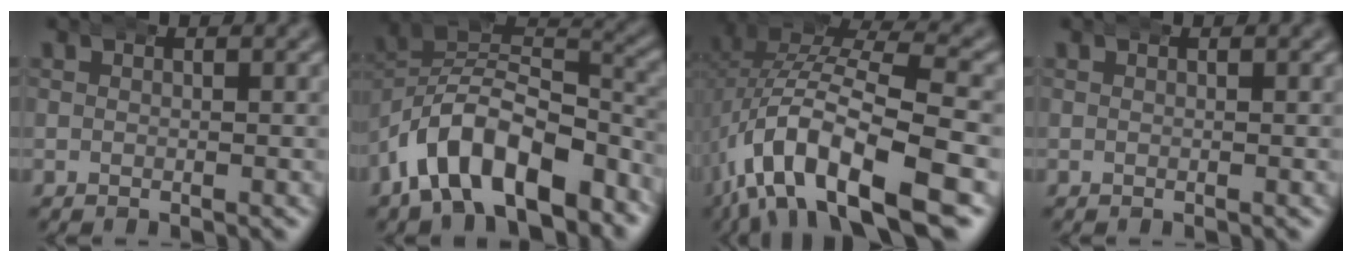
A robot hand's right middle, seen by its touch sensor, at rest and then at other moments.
{"total": 11.9, "force": [-6.1, 7.7, 6.8], "torque": [-0.132, -0.028, -0.092]}
{"total": 13.3, "force": [-4.7, 7.1, 10.2], "torque": [-0.202, -0.031, -0.057]}
{"total": 0.0}